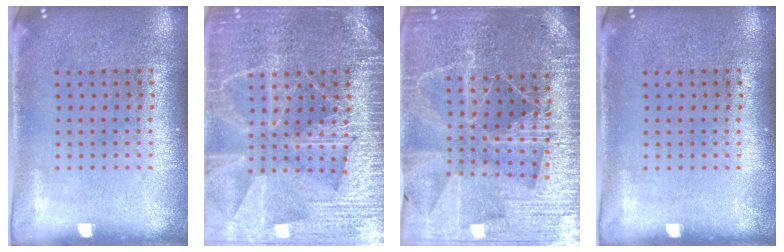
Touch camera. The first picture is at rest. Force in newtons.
{"total": 6.6, "press": 6.5, "slide": 0.9}
{"total": 4.8, "press": 4.4, "slide": 2.0}
{"total": 0.0}